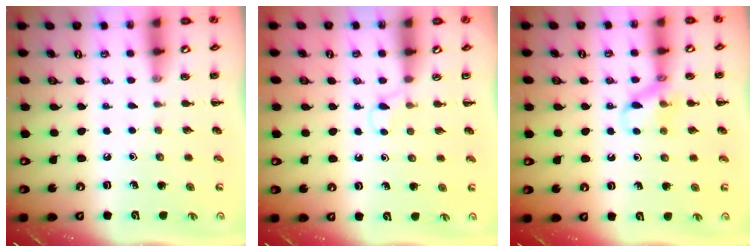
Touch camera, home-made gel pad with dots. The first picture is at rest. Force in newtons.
{"total": 3.1, "press": 2.9, "slide": 1.1}
{"total": 9.9, "press": 9.9, "slide": 1.1}